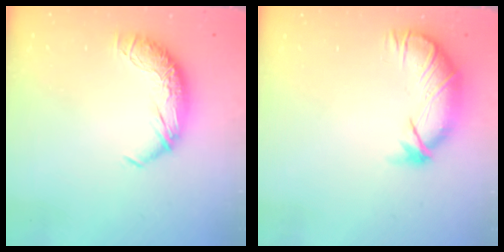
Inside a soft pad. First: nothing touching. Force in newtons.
{"total": 3.9, "press": 3.4, "slide": 2.0}